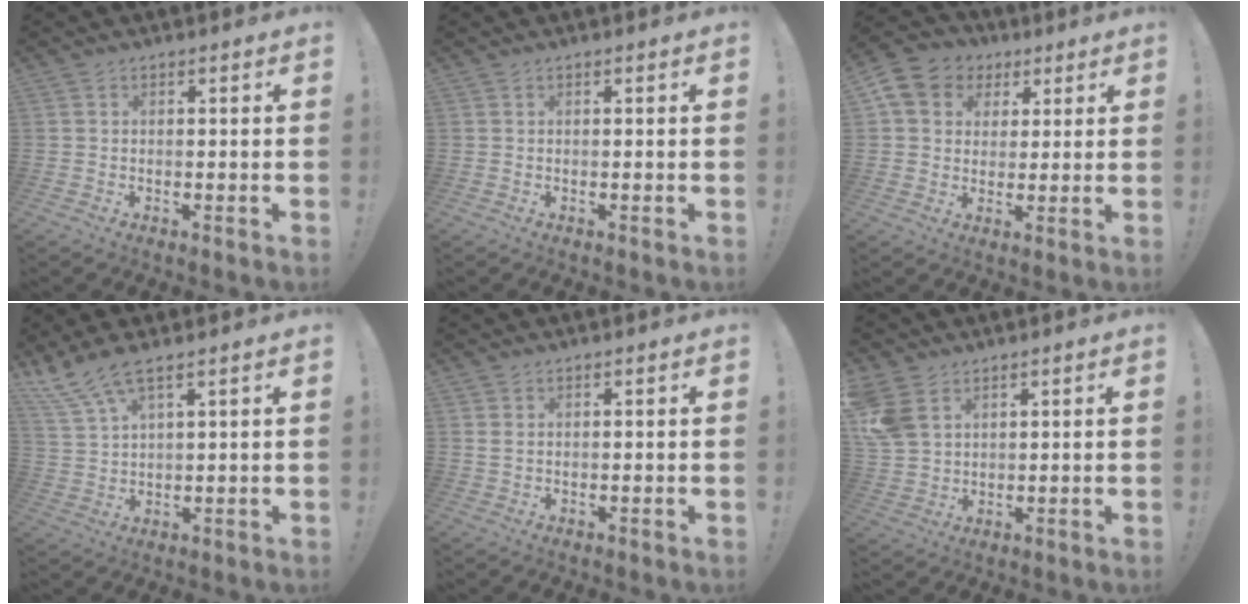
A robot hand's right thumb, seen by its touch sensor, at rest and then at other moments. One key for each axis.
{"total": 0.0}
{"total": 9.8, "fx": 3.4, "fy": 8.4, "fz": 3.7, "tx": -0.058, "ty": -0.008, "tz": 0.072}
{"total": 7.4, "fx": 5.7, "fy": 1.4, "fz": 4.5, "tx": -0.101, "ty": -0.025, "tz": 0.110}
{"total": 1.5, "fx": 0.9, "fy": 0.8, "fz": 1.0, "tx": -0.014, "ty": -0.001, "tz": 0.016}
{"total": 8.8, "fx": 4.2, "fy": 6.2, "fz": 4.6, "tx": -0.106, "ty": -0.010, "tz": 0.086}